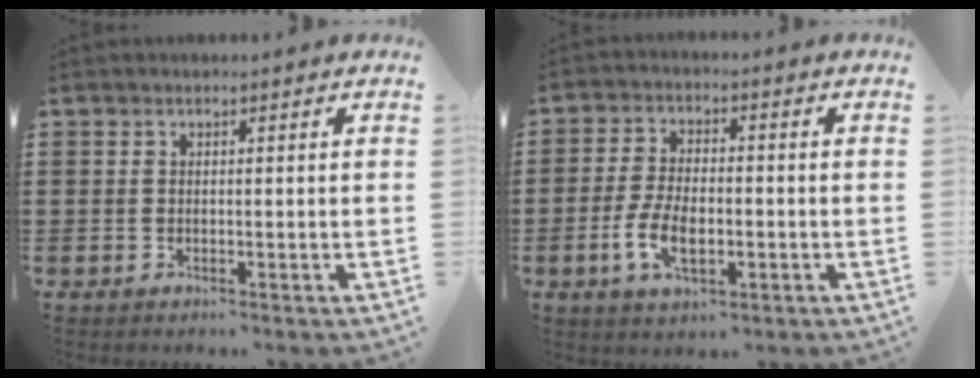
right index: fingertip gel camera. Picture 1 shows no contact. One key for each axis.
{"total": 6.6, "fx": -2.1, "fy": 3.0, "fz": 5.6, "tx": -0.129, "ty": -0.006, "tz": -0.044}